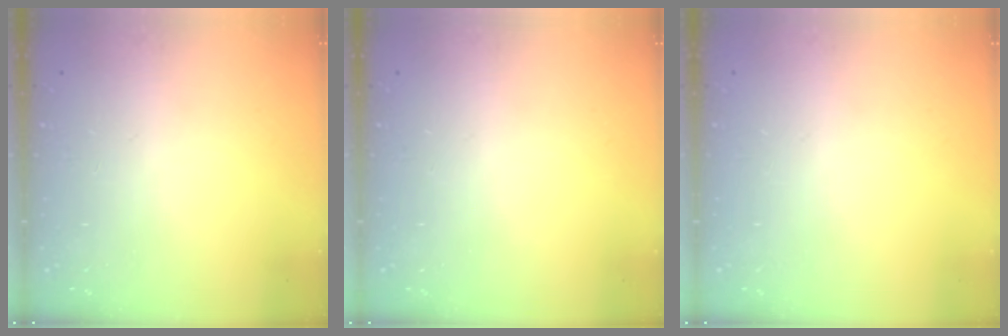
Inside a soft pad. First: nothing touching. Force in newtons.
{"total": 0.0}
{"total": 0.0}